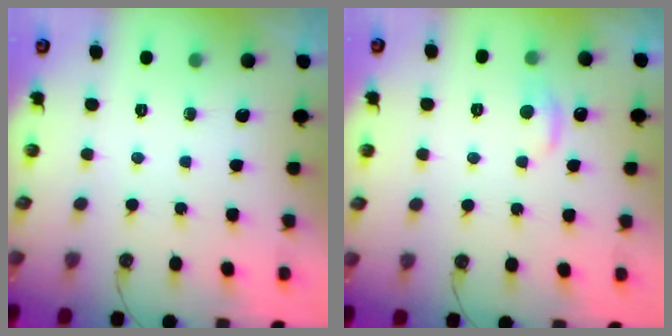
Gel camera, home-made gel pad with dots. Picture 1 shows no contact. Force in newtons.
{"total": 1.1, "press": 0.8, "slide": 0.6}